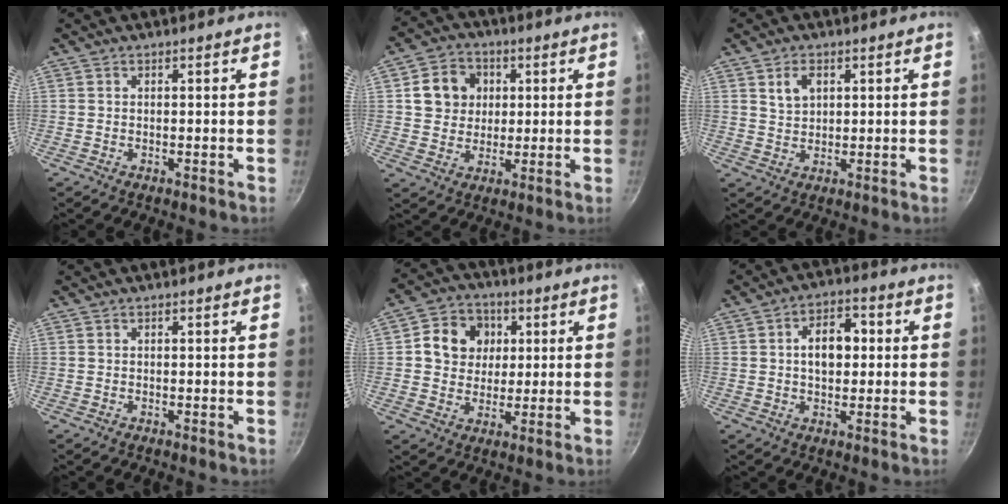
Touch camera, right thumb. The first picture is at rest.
{"total": 9.6, "force": [2.0, 8.4, 4.3], "torque": [-0.040, -0.001, 0.031]}
{"total": 4.1, "force": [1.8, 2.7, 2.5], "torque": [-0.035, -0.011, 0.036]}
{"total": 0.0}
{"total": 10.6, "force": [2.1, 9.1, 4.9], "torque": [-0.043, 0.002, 0.029]}
{"total": 8.1, "force": [0.9, 5.1, 6.3], "torque": [-0.078, 0.017, 0.009]}